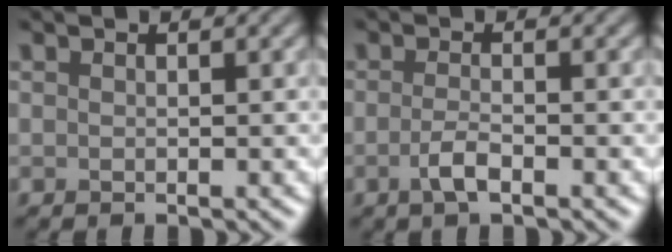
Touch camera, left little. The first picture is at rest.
{"total": 2.0, "force": [-0.9, 0.6, 1.7], "torque": [-0.035, 0.001, -0.022]}